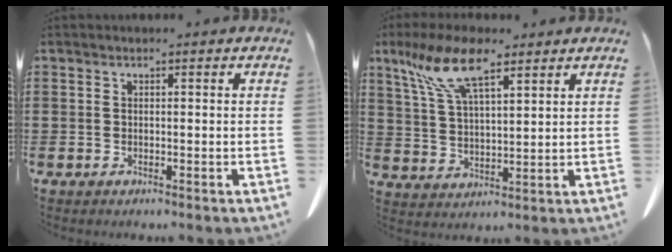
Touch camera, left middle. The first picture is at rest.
{"total": 10.1, "force": [6.8, 3.1, 6.8], "torque": [-0.158, -0.009, 0.121]}